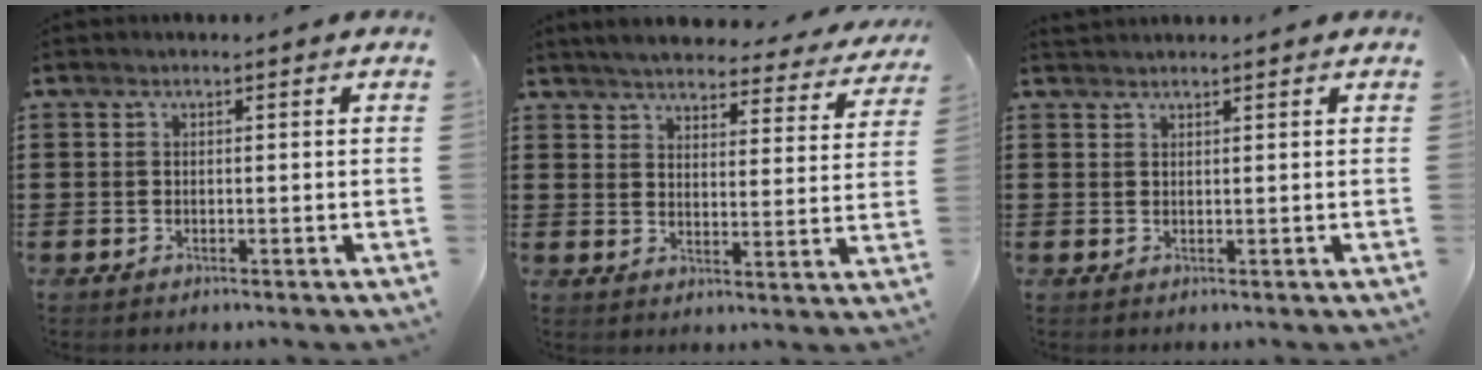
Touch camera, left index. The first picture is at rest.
{"total": 4.5, "force": [4.4, 0.0, 1.1], "torque": [-0.043, -0.028, 0.073]}
{"total": 1.0, "force": [1.0, 0.2, 0.0], "torque": [-0.002, 0.001, 0.020]}